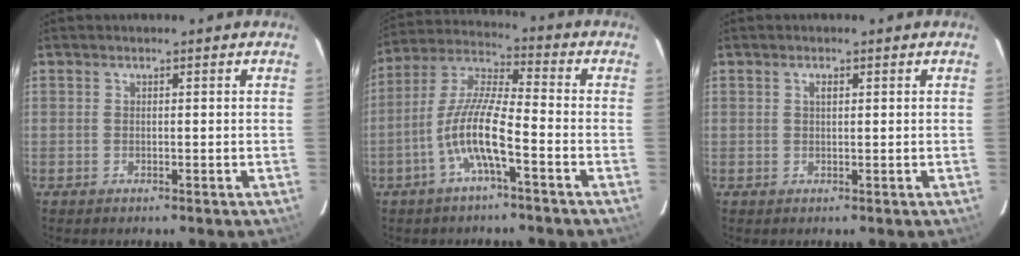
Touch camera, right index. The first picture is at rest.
{"total": 10.4, "force": [-4.3, 1.4, 9.3], "torque": [-0.201, 0.006, -0.085]}
{"total": 1.0, "force": [0.4, 0.4, 0.8], "torque": [-0.014, 0.004, 0.007]}